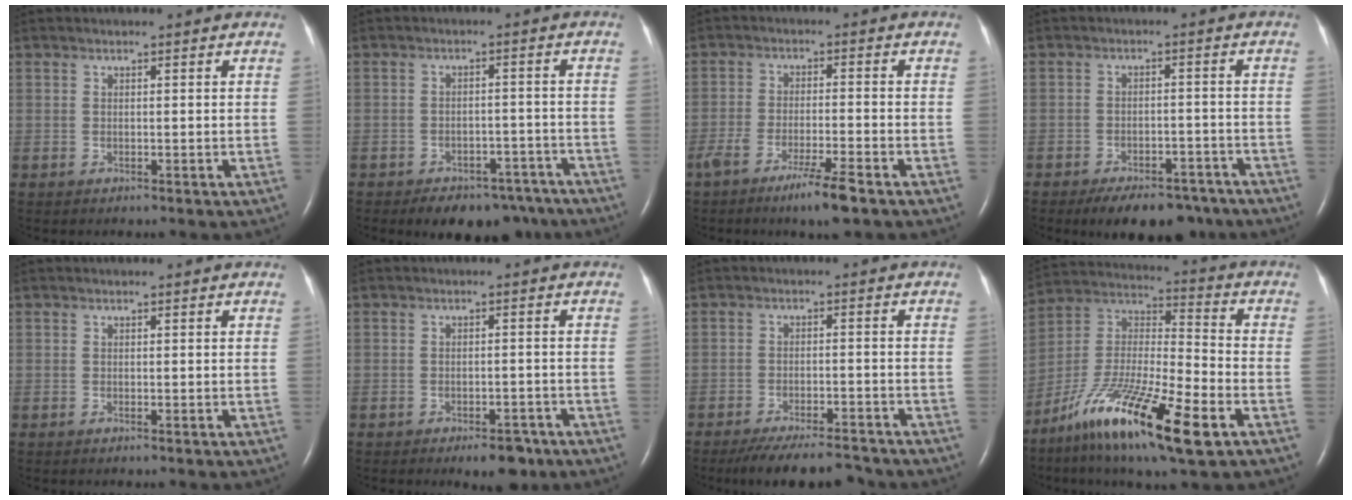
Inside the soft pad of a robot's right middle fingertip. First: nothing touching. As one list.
[{"total": 11.2, "force": [-8.8, 5.6, 3.9], "torque": [-0.041, 0.013, -0.107]}, {"total": 6.6, "force": [-4.4, 0.1, 4.8], "torque": [-0.090, -0.013, -0.078]}, {"total": 10.8, "force": [-8.5, 4.6, 4.7], "torque": [-0.056, 0.006, -0.118]}, {"total": 0.0}, {"total": 4.5, "force": [-3.1, 2.0, 2.6], "torque": [-0.030, 0.002, -0.037]}, {"total": 10.6, "force": [-9.7, 1.7, 4.0], "torque": [-0.067, -0.006, -0.142]}, {"total": 21.3, "force": [-11.3, 3.5, 17.7], "torque": [-0.347, -0.034, -0.199]}]